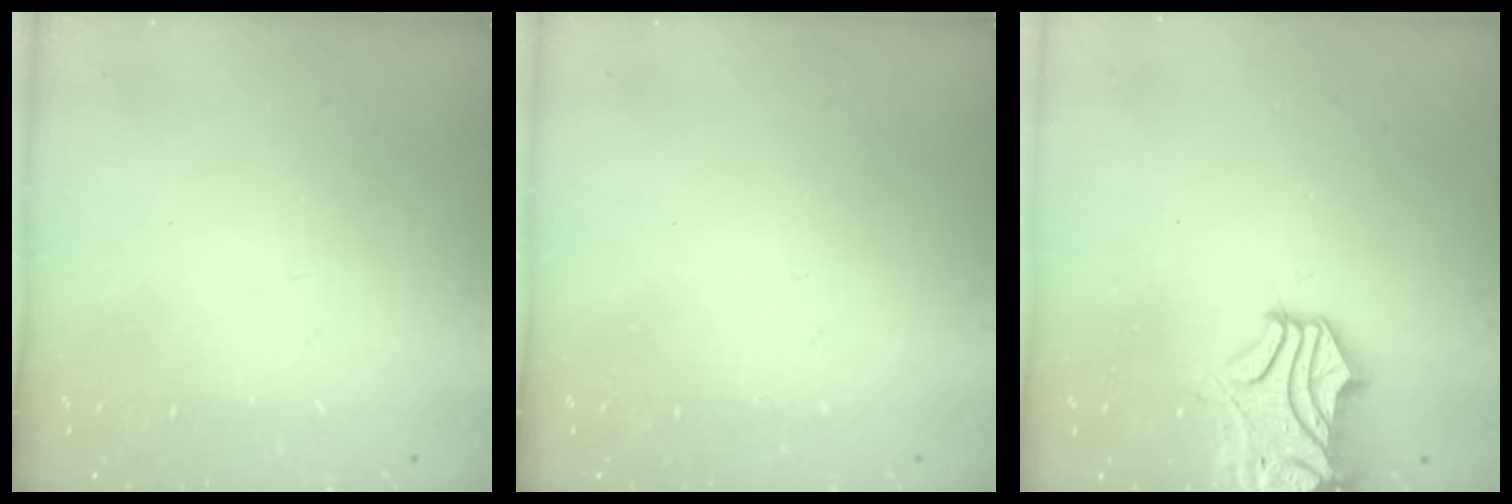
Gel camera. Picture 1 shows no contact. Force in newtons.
{"total": 0.0}
{"total": 3.1, "press": 2.7, "slide": 1.6}